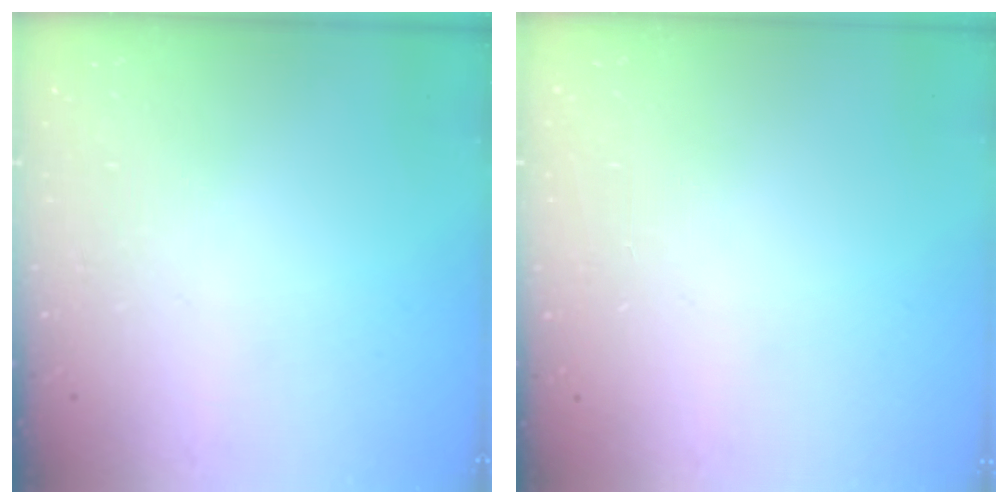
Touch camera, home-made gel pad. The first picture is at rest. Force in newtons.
{"total": 0.0}